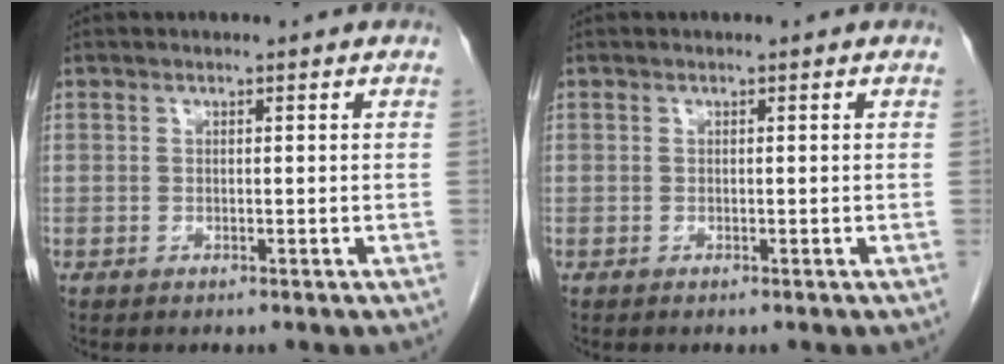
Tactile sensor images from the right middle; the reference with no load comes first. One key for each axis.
{"total": 0.0}